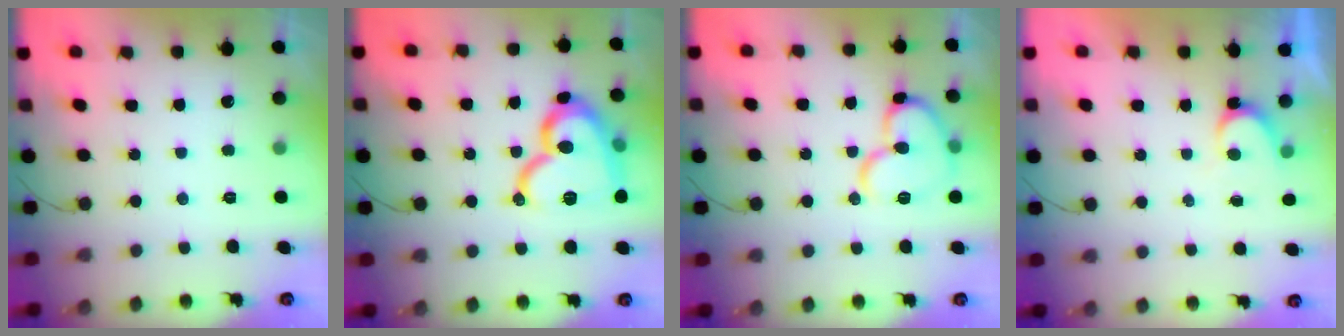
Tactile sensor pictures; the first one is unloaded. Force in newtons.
{"total": 20.0, "press": 19.9, "slide": 1.1}
{"total": 14.4, "press": 14.4, "slide": 1.1}
{"total": 4.7, "press": 4.6, "slide": 0.4}